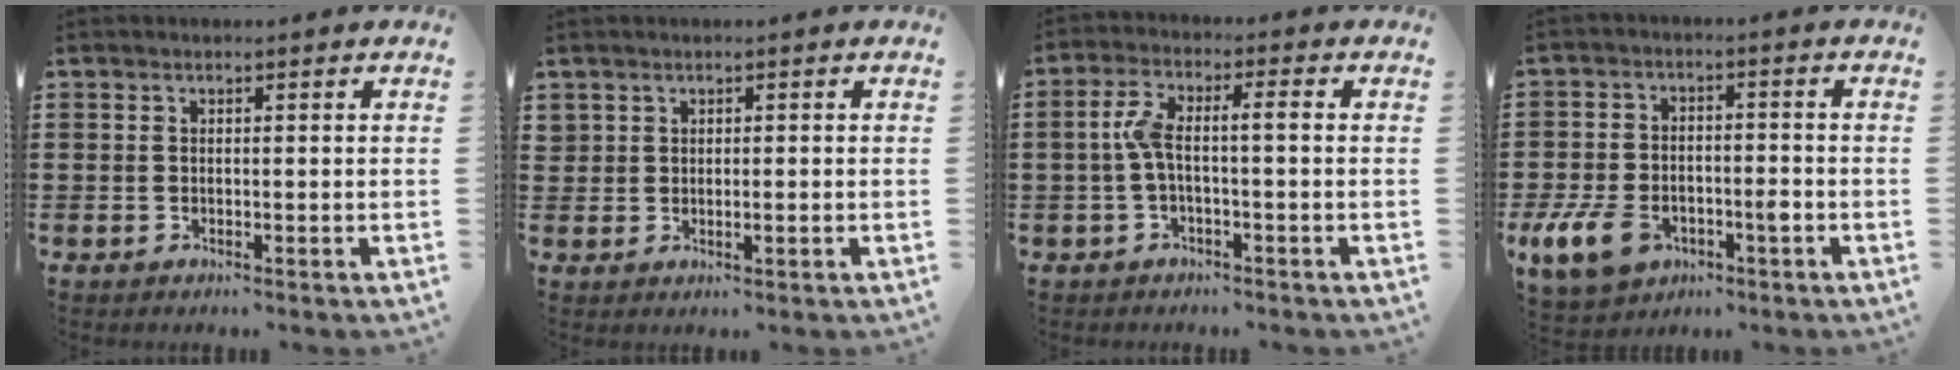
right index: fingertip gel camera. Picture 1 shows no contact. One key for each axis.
{"total": 1.0, "fx": 0.4, "fy": 0.6, "fz": 0.6, "tx": -0.014, "ty": 0.004, "tz": 0.007}
{"total": 5.2, "fx": -0.7, "fy": 1.2, "fz": 5.0, "tx": -0.111, "ty": -0.001, "tz": -0.023}
{"total": 8.0, "fx": -3.8, "fy": 4.6, "fz": 5.4, "tx": -0.137, "ty": 0.000, "tz": -0.076}